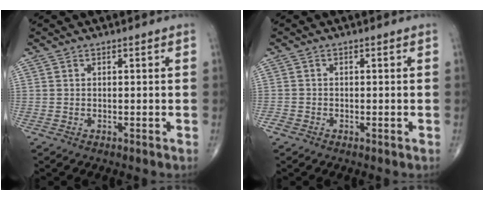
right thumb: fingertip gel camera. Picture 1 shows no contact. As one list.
[{"total": 1.2, "force": [-0.9, 0.7, 0.3], "torque": [-0.004, 0.001, -0.021]}]